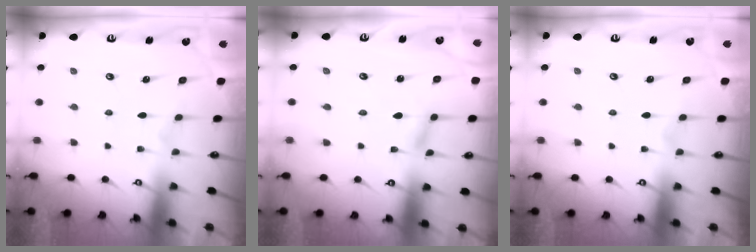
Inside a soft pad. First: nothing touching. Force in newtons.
{"total": 1.5, "press": 1.5, "slide": 0.1}
{"total": 0.0}